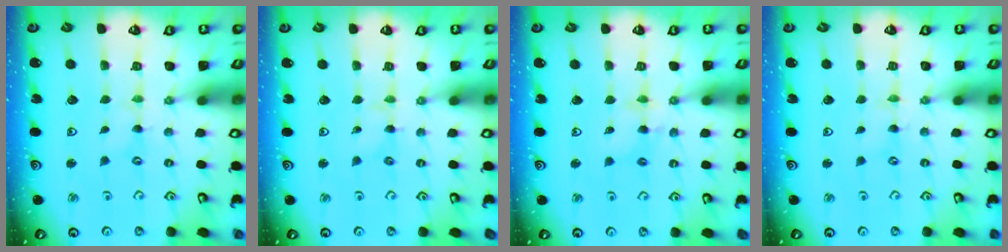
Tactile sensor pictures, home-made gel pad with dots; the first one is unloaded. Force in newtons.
{"total": 0.0}
{"total": 6.2, "press": 6.2, "slide": 0.6}
{"total": 0.0}